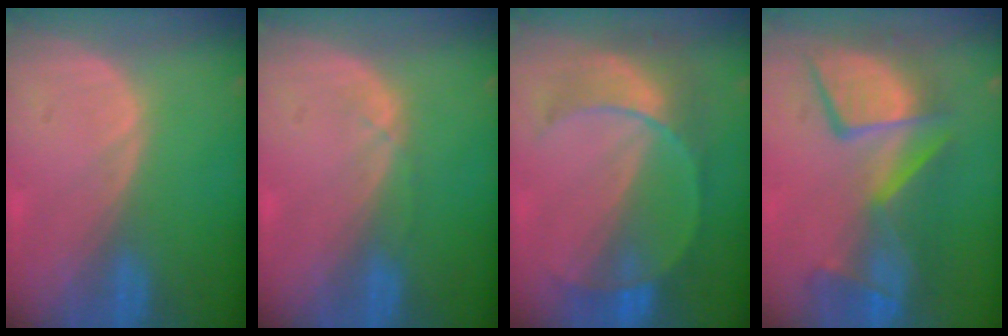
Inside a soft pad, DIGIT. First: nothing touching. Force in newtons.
{"total": 1.1, "press": 1.1, "slide": 0.2}
{"total": 7.3, "press": 7.3, "slide": 0.2}
{"total": 10.8, "press": 10.2, "slide": 3.5}